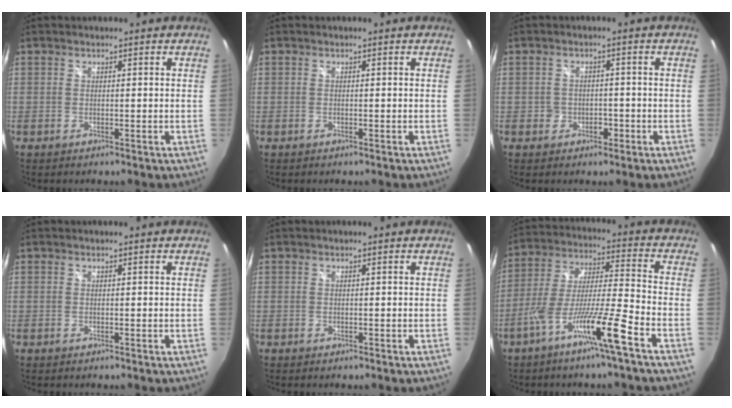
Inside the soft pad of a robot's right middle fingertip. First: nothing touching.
{"total": 0.0}
{"total": 2.9, "force": [-1.1, 2.6, 0.5], "torque": [-0.010, 0.003, -0.018]}
{"total": 0.0}
{"total": 0.0}
{"total": 12.6, "force": [-7.3, -0.5, 10.3], "torque": [-0.204, -0.004, -0.137]}